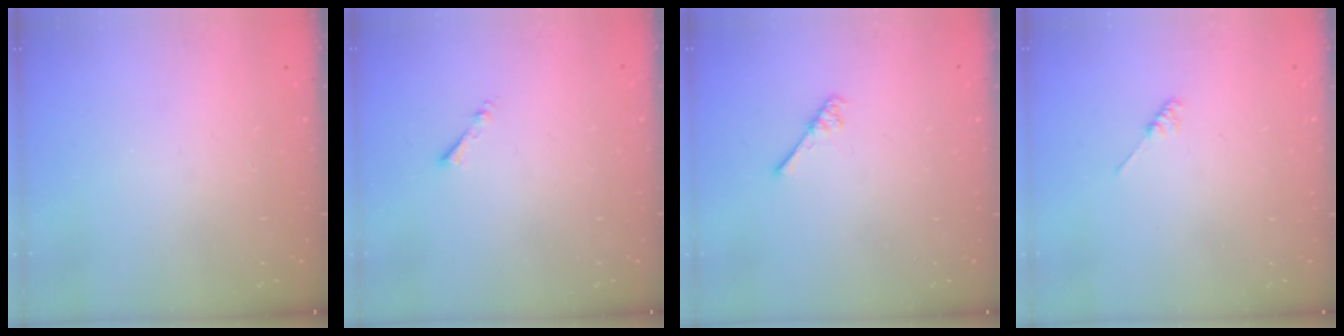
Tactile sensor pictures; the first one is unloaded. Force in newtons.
{"total": 1.3, "press": 1.2, "slide": 0.3}
{"total": 2.9, "press": 2.9, "slide": 0.4}
{"total": 1.2, "press": 1.1, "slide": 0.3}